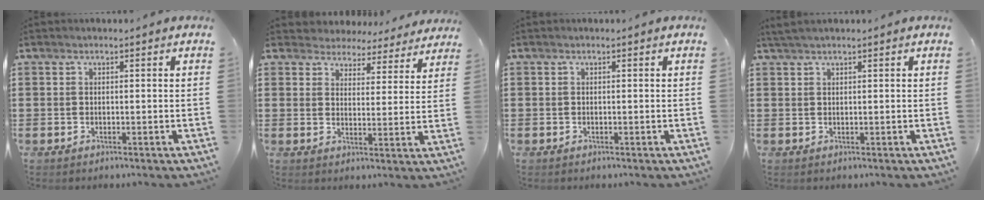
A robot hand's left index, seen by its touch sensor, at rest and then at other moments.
{"total": 4.3, "force": [4.2, 0.8, -0.3], "torque": [-0.020, -0.025, 0.073]}
{"total": 0.0}
{"total": 1.3, "force": [1.1, 0.0, 0.7], "torque": [-0.015, 0.001, 0.021]}